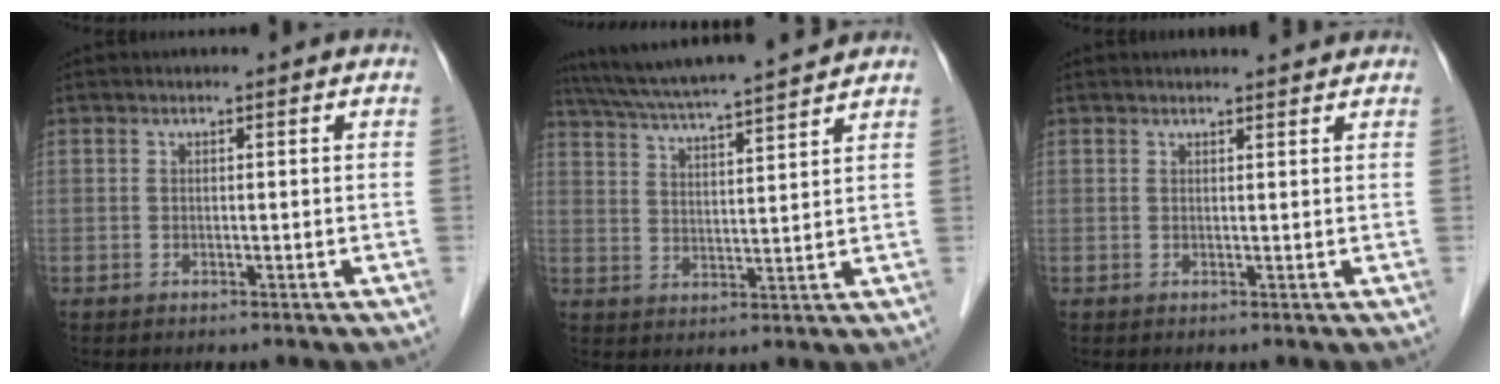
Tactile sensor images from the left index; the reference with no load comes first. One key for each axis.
{"total": 15.2, "fx": 13.7, "fy": -0.2, "fz": 6.7, "tx": -0.127, "ty": 0.028, "tz": 0.211}
{"total": 3.1, "fx": 3.1, "fy": 0.2, "fz": 0.8, "tx": -0.014, "ty": 0.012, "tz": 0.036}